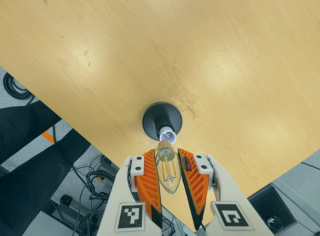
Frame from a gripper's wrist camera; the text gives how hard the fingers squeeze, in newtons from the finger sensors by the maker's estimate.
{"total": 10.4, "left": 9.5, "right": 11.2}